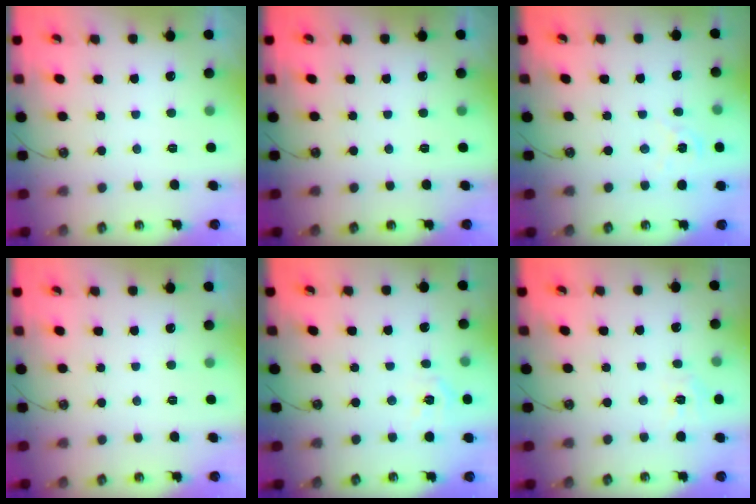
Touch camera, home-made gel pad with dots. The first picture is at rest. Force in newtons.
{"total": 0.0}
{"total": 2.4, "press": 2.4, "slide": 0.2}
{"total": 0.0}
{"total": 5.5, "press": 5.5, "slide": 0.6}
{"total": 5.2, "press": 5.2, "slide": 0.3}